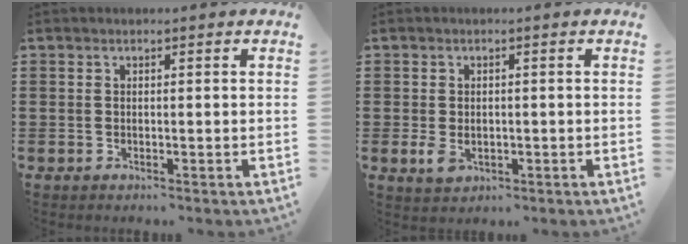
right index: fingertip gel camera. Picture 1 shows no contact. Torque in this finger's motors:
{"motor_torque": [1.61, 0.54, 0.21, 0.08]}